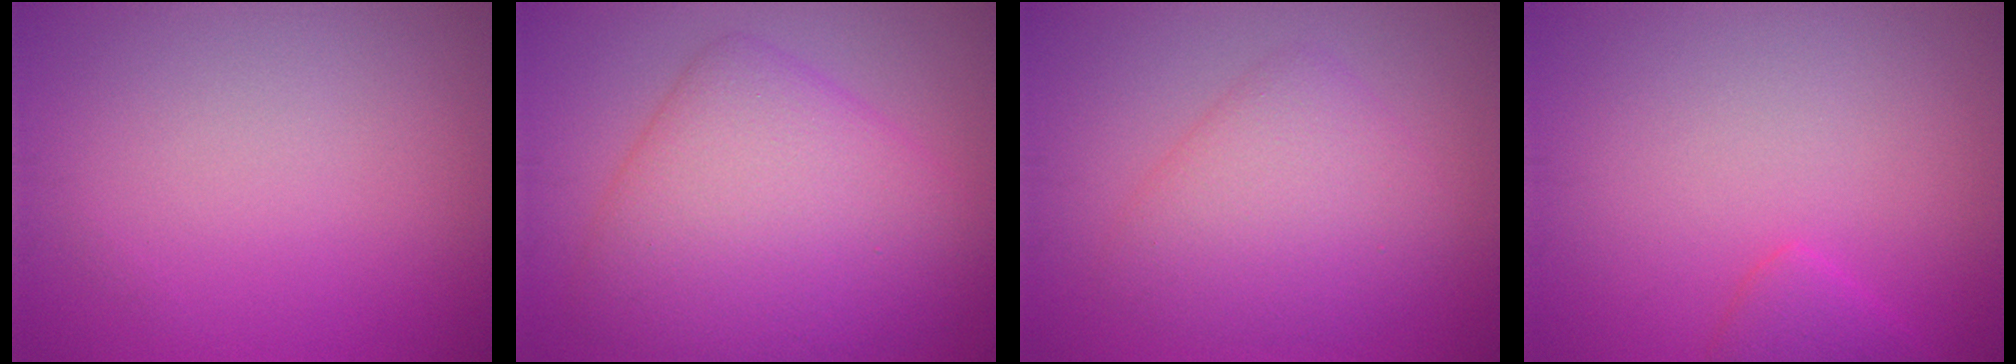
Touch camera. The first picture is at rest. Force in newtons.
{"total": 9.0, "press": 9.0, "slide": 0.1}
{"total": 4.9, "press": 4.9, "slide": 0.3}
{"total": 1.7, "press": 1.7, "slide": 0.1}